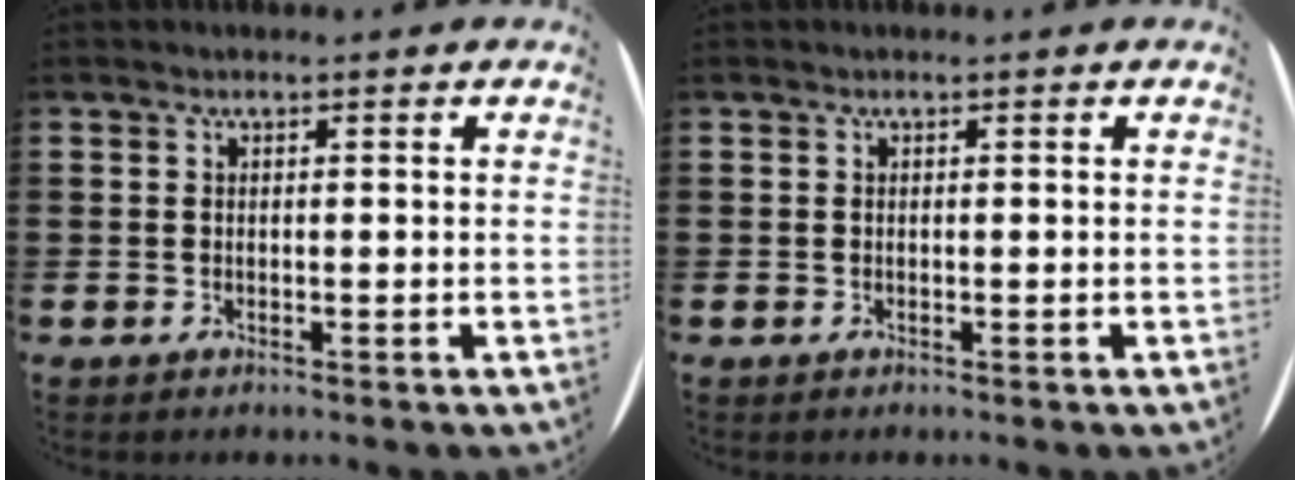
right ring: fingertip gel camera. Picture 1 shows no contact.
{"total": 0.0}